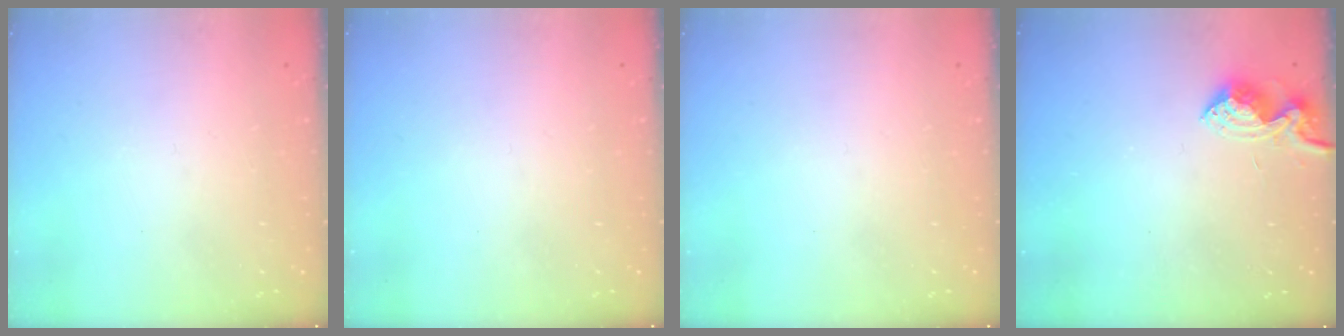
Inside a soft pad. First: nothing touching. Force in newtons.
{"total": 0.0}
{"total": 0.0}
{"total": 7.1, "press": 7.0, "slide": 0.7}